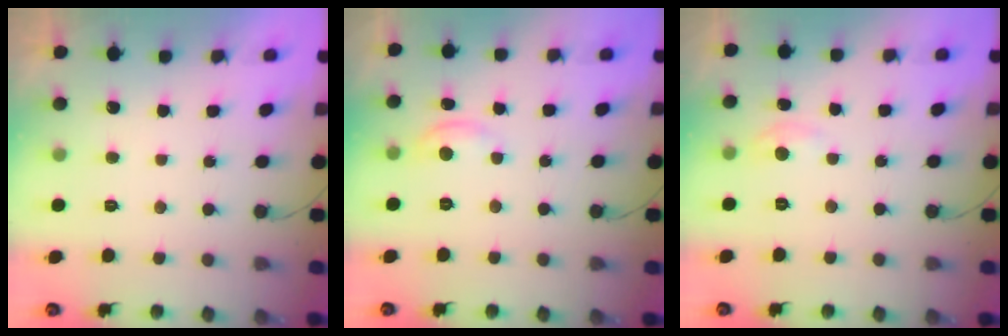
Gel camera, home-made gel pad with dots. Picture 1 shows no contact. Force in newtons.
{"total": 4.3, "press": 4.2, "slide": 0.2}
{"total": 3.6, "press": 3.6, "slide": 0.4}